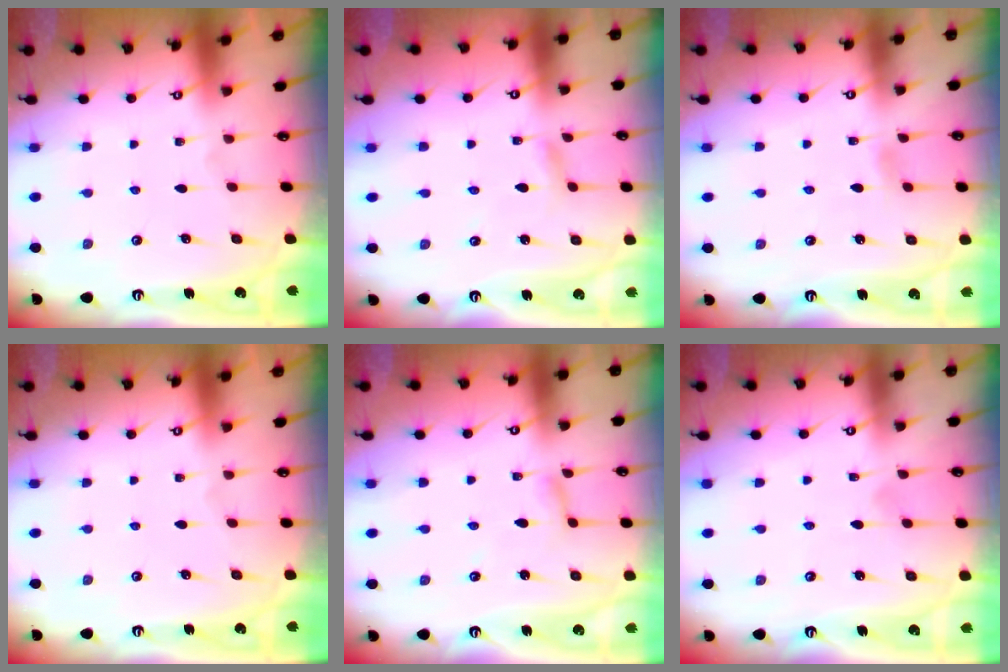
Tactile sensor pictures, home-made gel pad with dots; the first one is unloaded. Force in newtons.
{"total": 3.0, "press": 3.0, "slide": 0.3}
{"total": 4.6, "press": 4.5, "slide": 0.5}
{"total": 0.0}
{"total": 2.8, "press": 2.8, "slide": 0.2}
{"total": 3.8, "press": 3.8, "slide": 0.4}